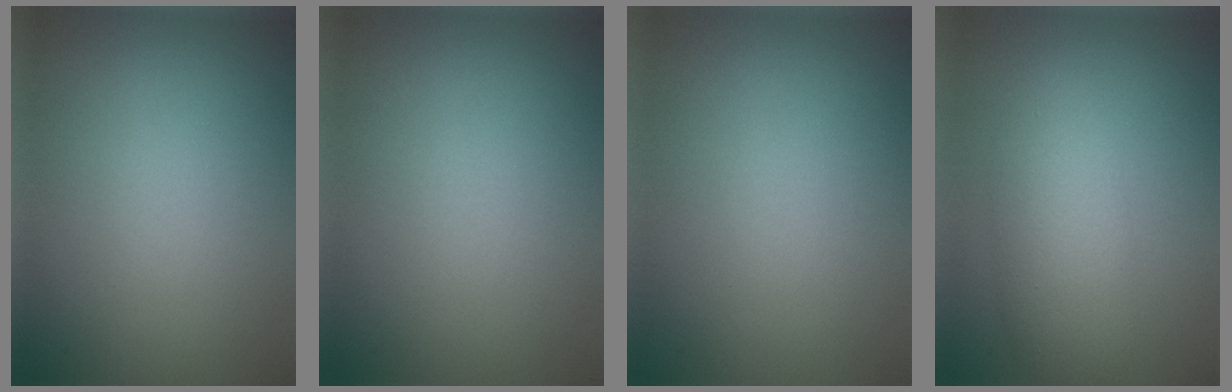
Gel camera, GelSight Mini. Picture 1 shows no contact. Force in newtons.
{"total": 0.0}
{"total": 0.0}
{"total": 4.4, "press": 4.4, "slide": 0.0}